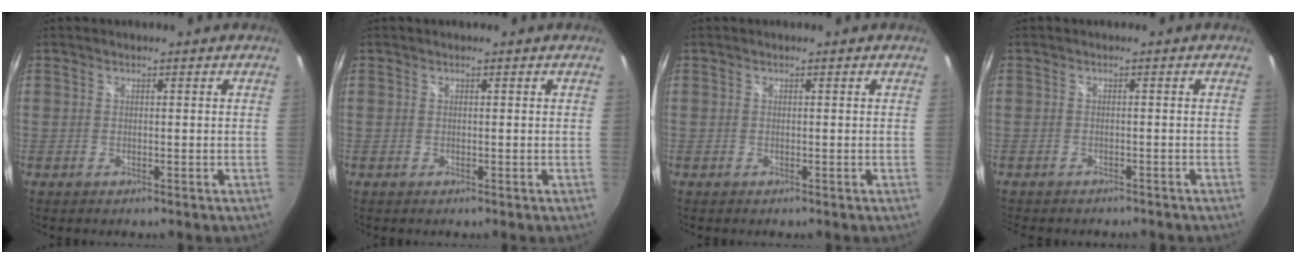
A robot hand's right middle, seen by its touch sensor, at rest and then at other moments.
{"total": 0.0}
{"total": 0.0}
{"total": 4.6, "force": [-4.1, 1.4, 1.6], "torque": [-0.037, -0.013, -0.057]}